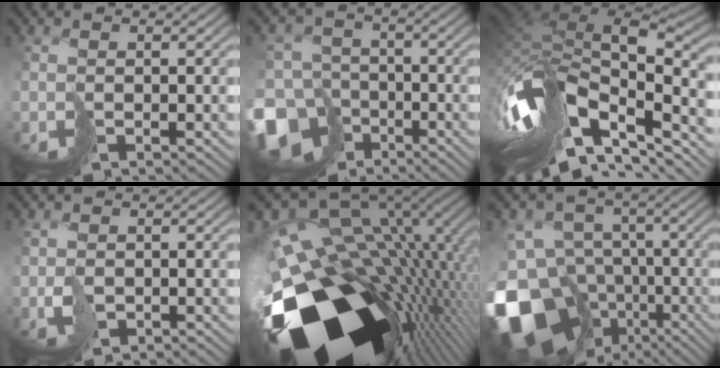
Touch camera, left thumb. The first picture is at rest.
{"total": 16.1, "force": [-8.5, 11.8, 7.0], "torque": [-0.184, -0.059, -0.148]}
{"total": 17.0, "force": [-5.8, 8.7, 13.5], "torque": [-0.315, -0.013, -0.095]}
{"total": 2.8, "force": [-0.1, 2.0, 2.0], "torque": [-0.050, -0.006, 0.000]}
{"total": 21.7, "force": [-7.7, 12.8, 15.7], "torque": [-0.281, -0.047, -0.080]}
{"total": 19.4, "force": [-9.8, 13.3, 10.1], "torque": [-0.251, -0.027, -0.139]}